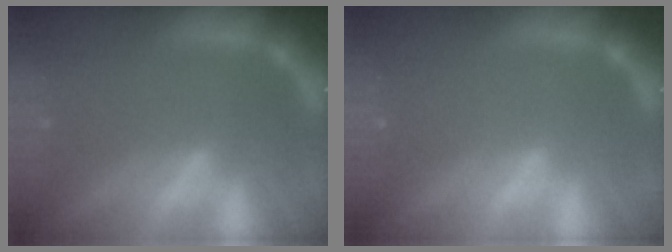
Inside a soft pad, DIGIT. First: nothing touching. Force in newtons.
{"total": 0.0}